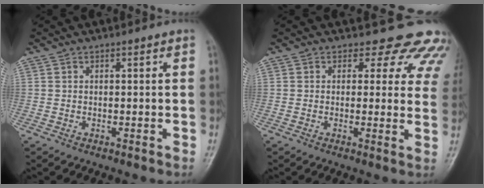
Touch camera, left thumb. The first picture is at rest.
{"total": 11.6, "force": [9.7, 6.0, 2.3], "torque": [0.032, -0.043, 0.076]}